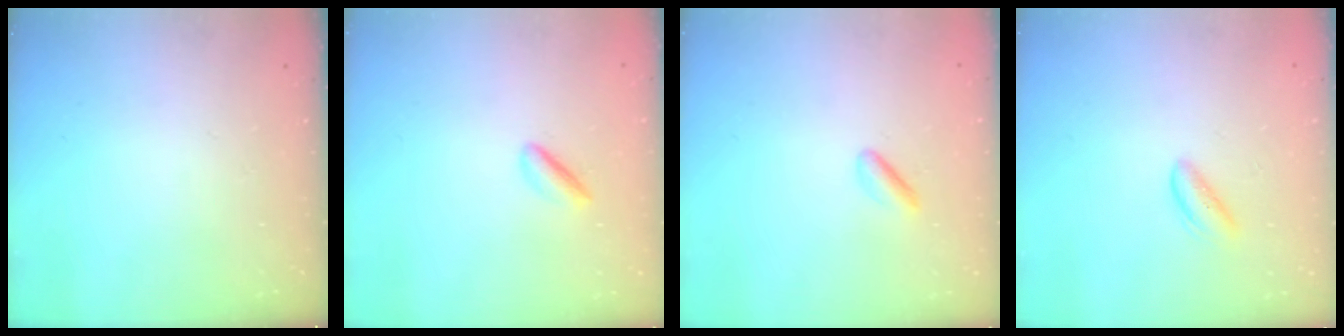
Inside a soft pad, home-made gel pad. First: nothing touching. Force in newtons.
{"total": 2.0, "press": 2.0, "slide": 0.3}
{"total": 1.8, "press": 1.6, "slide": 0.8}
{"total": 2.3, "press": 2.3, "slide": 0.3}